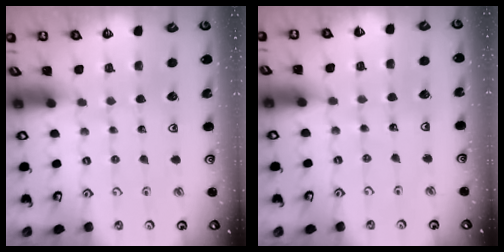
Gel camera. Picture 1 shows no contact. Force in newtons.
{"total": 3.8, "press": 3.8, "slide": 0.5}